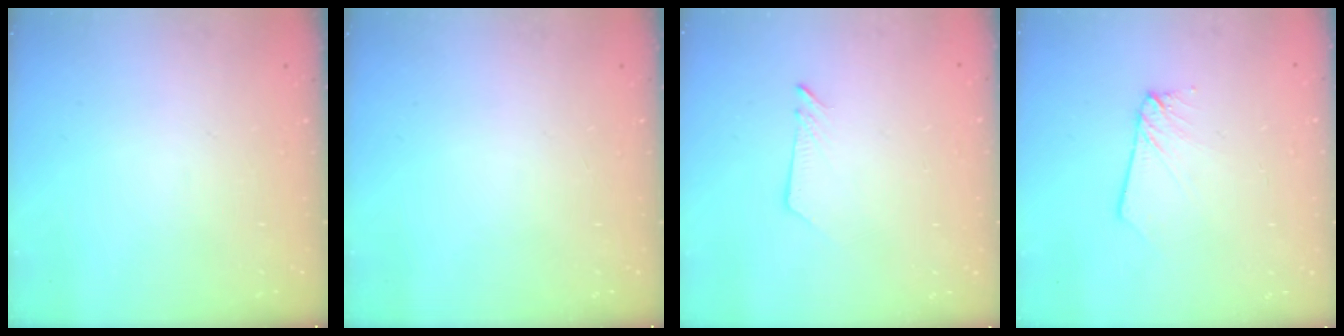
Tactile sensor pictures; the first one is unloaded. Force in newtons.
{"total": 0.0}
{"total": 3.3, "press": 3.3, "slide": 0.3}
{"total": 2.6, "press": 2.6, "slide": 0.3}